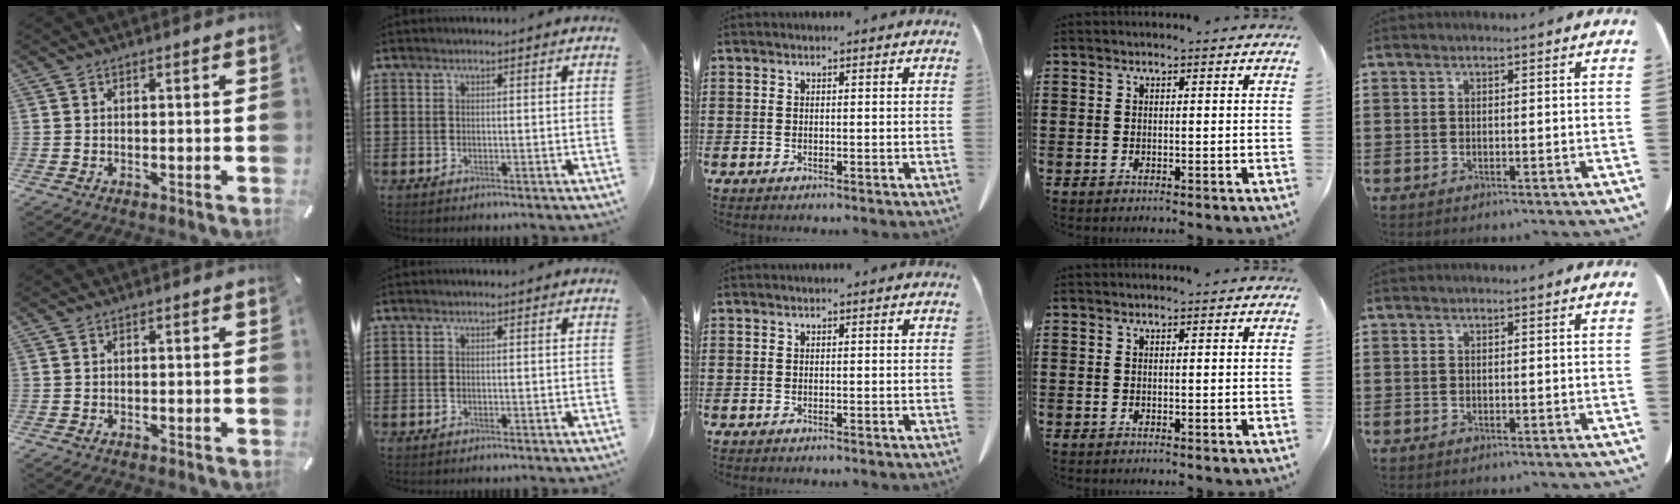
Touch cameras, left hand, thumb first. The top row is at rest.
{}